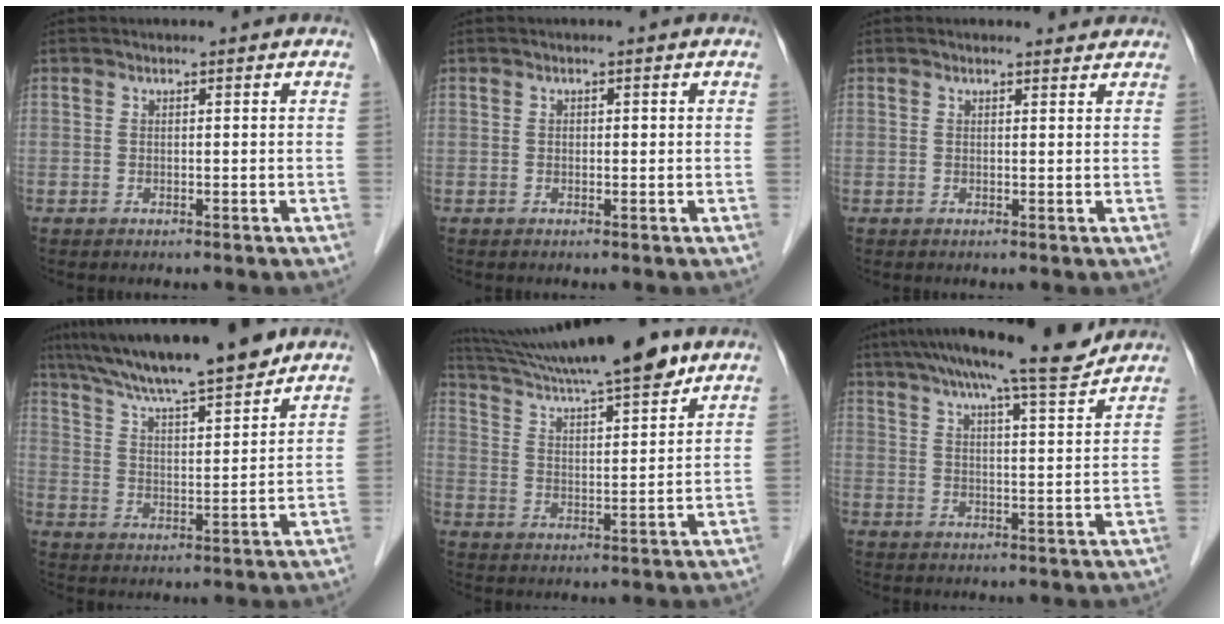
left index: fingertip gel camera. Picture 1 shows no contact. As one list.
[{"total": 0.6, "force": [0.1, 0.4, 0.4], "torque": [-0.007, 0.003, 0.000]}, {"total": 1.6, "force": [1.5, 0.4, -0.1], "torque": [-0.009, -0.001, 0.013]}, {"total": 16.0, "force": [13.7, 0.9, 8.2], "torque": [-0.136, 0.016, 0.222]}, {"total": 18.7, "force": [15.8, 1.1, 9.9], "torque": [-0.172, 0.018, 0.252]}, {"total": 13.0, "force": [11.3, 0.0, 6.3], "torque": [-0.101, 0.006, 0.160]}]